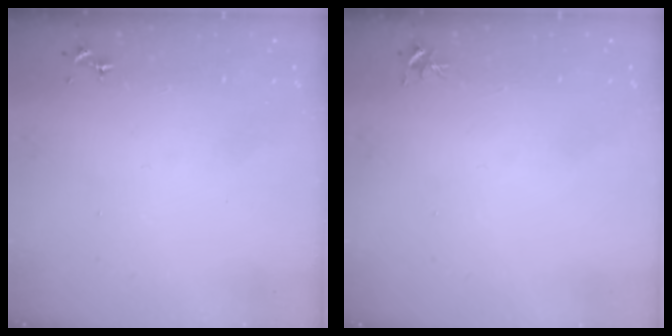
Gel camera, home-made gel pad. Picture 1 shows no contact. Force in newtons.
{"total": 3.5, "press": 3.5, "slide": 0.3}